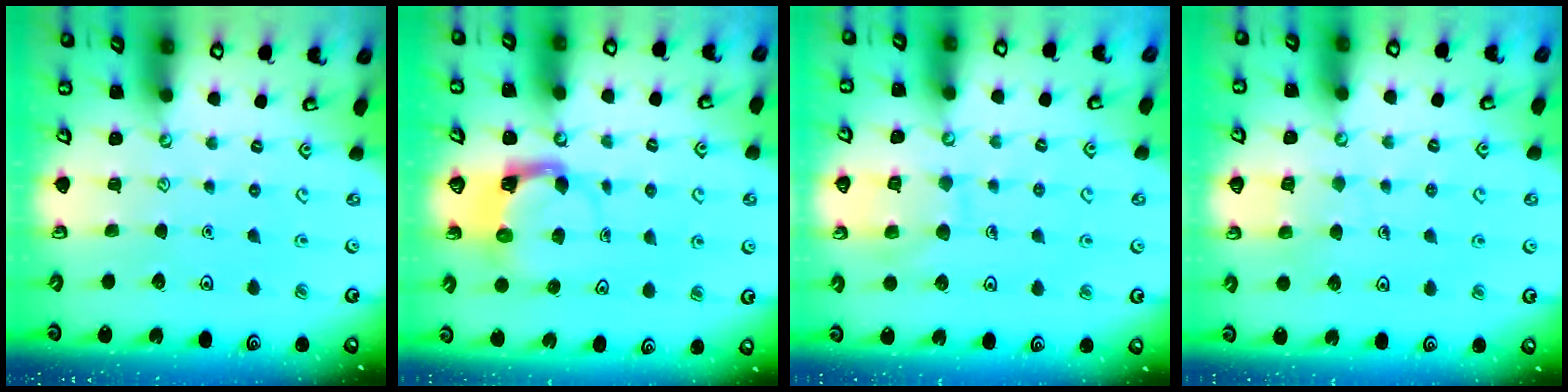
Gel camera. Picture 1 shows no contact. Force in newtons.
{"total": 3.9, "press": 3.9, "slide": 0.7}
{"total": 9.3, "press": 9.3, "slide": 0.8}
{"total": 5.6, "press": 5.6, "slide": 0.2}